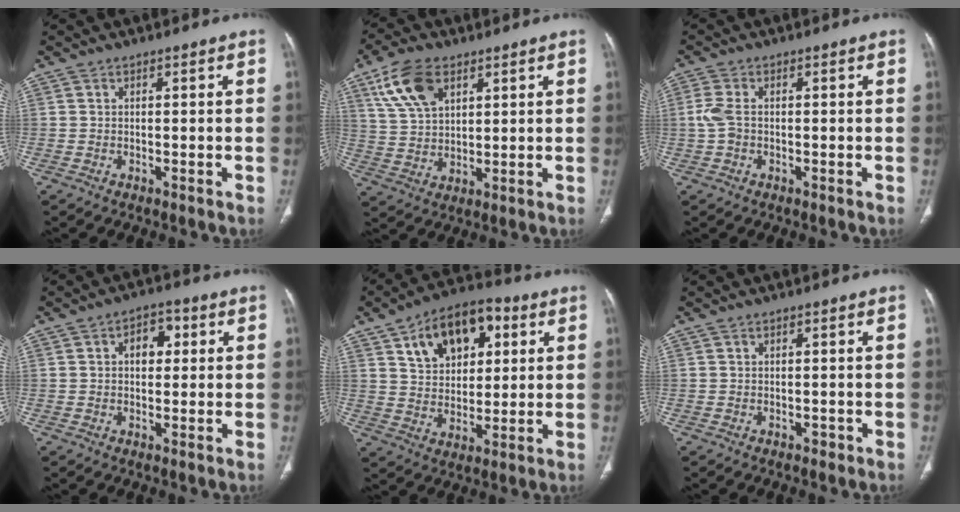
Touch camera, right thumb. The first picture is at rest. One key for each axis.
{"total": 10.7, "fx": 5.5, "fy": 6.0, "fz": 7.0, "tx": -0.125, "ty": -0.012, "tz": 0.114}
{"total": 3.3, "fx": -0.2, "fy": 2.1, "fz": 2.6, "tx": -0.073, "ty": 0.006, "tz": -0.006}
{"total": 5.3, "fx": 1.2, "fy": 3.5, "fz": 3.7, "tx": -0.034, "ty": 0.009, "tz": 0.013}
{"total": 15.3, "fx": 6.3, "fy": 9.5, "fz": 10.3, "tx": -0.122, "ty": -0.003, "tz": 0.106}
{"total": 0.7, "fx": -0.4, "fy": 0.5, "fz": 0.2, "tx": 0.002, "ty": 0.002, "tz": -0.005}